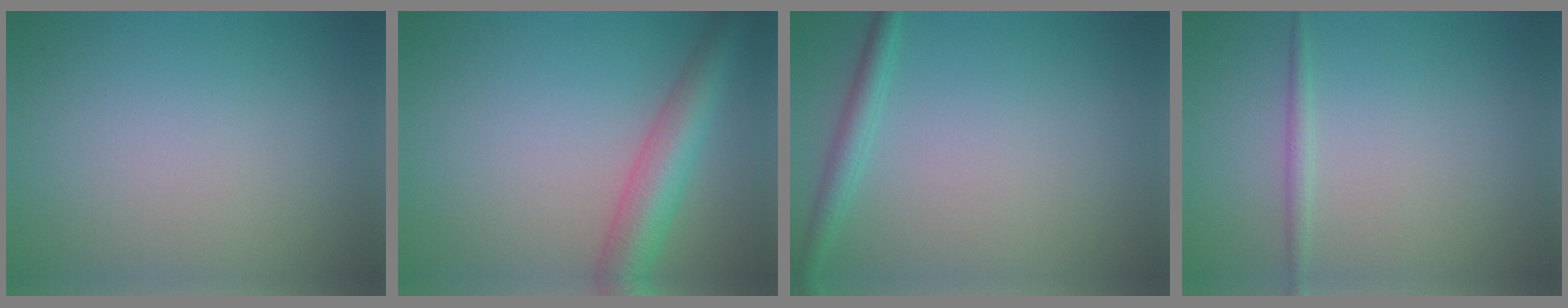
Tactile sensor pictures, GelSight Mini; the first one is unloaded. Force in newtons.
{"total": 5.3, "press": 5.3, "slide": 0.2}
{"total": 2.0, "press": 2.0, "slide": 0.1}
{"total": 1.1, "press": 1.1, "slide": 0.1}